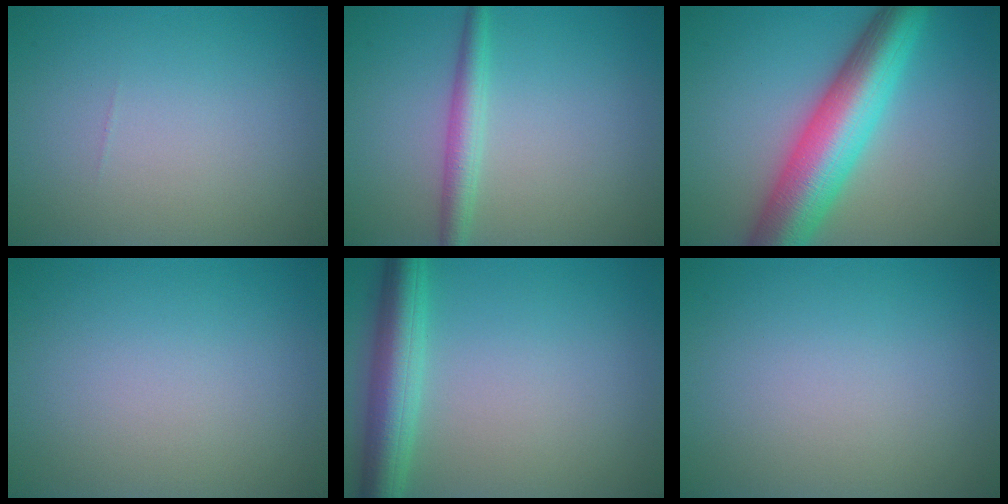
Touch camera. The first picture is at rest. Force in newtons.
{"total": 2.5, "press": 2.5, "slide": 0.0}
{"total": 9.6, "press": 9.6, "slide": 0.3}
{"total": 0.0}
{"total": 5.2, "press": 5.2, "slide": 0.2}
{"total": 0.0}